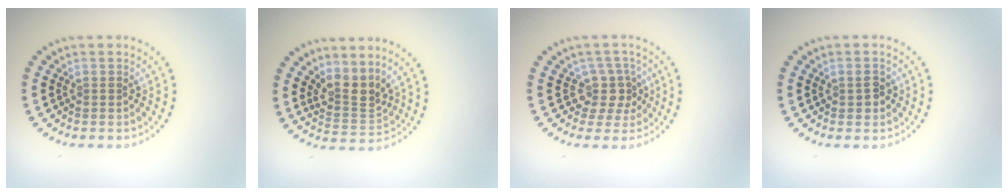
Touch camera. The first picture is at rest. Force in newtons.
{"total": 3.0, "press": 2.3, "slide": 2.0}
{"total": 2.7, "press": 2.0, "slide": 1.8}
{"total": 1.4, "press": 1.4, "slide": 0.2}